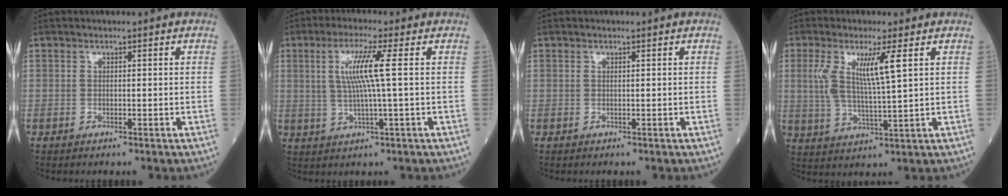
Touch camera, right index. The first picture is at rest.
{"total": 7.0, "force": [1.4, -0.8, 6.8], "torque": [-0.136, 0.004, 0.029]}
{"total": 0.0}
{"total": 7.8, "force": [2.5, 0.4, 7.4], "torque": [-0.155, 0.001, 0.051]}